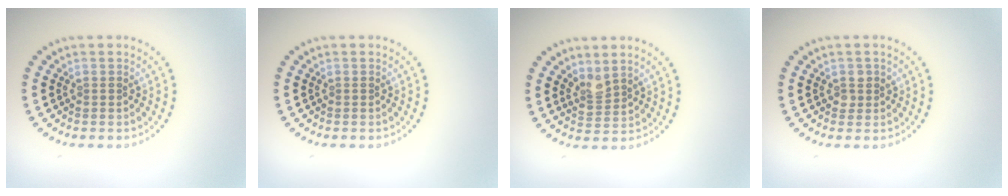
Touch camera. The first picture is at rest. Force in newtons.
{"total": 0.0}
{"total": 2.0, "press": 1.5, "slide": 1.3}
{"total": 1.2, "press": 1.1, "slide": 0.5}